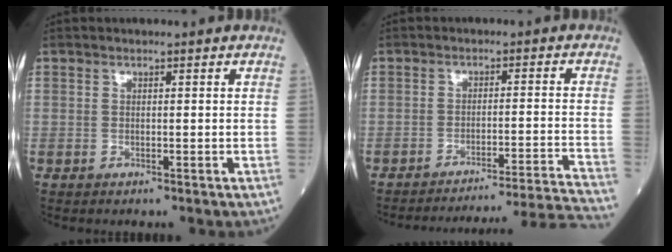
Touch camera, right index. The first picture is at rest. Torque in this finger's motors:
{"motor_torque": [0.04, -0.74, 0.21, 0.09]}